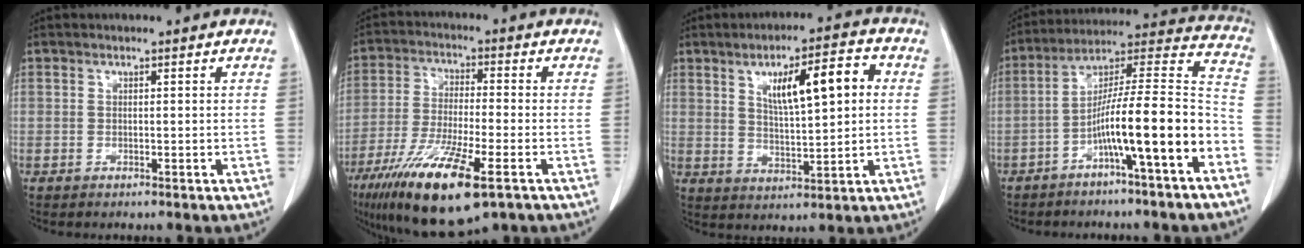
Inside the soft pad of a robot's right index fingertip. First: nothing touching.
{"total": 15.5, "force": [-8.6, 2.4, 12.8], "torque": [-0.253, -0.038, -0.149]}
{"total": 10.4, "force": [2.9, 2.3, 9.7], "torque": [-0.154, 0.014, 0.050]}
{"total": 15.7, "force": [-6.8, 0.5, 14.1], "torque": [-0.219, 0.025, -0.112]}